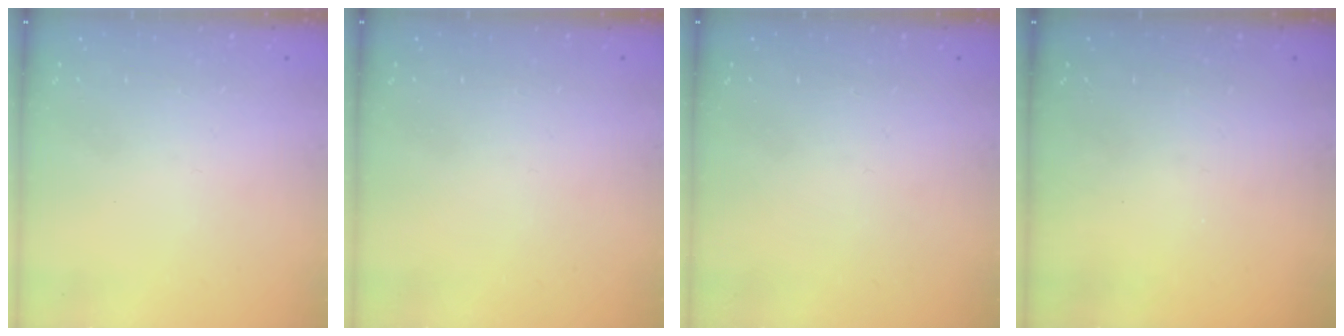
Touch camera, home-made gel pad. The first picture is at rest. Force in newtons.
{"total": 0.0}
{"total": 0.0}
{"total": 0.0}